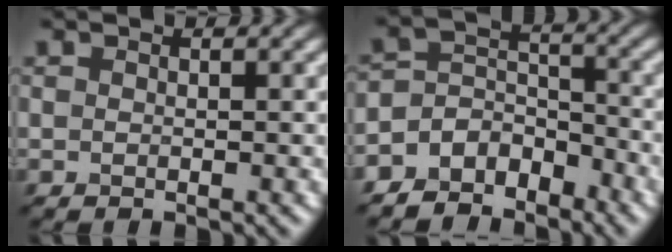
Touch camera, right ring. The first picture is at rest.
{"total": 5.4, "force": [-4.3, 3.1, 1.2], "torque": [-0.009, 0.001, -0.080]}